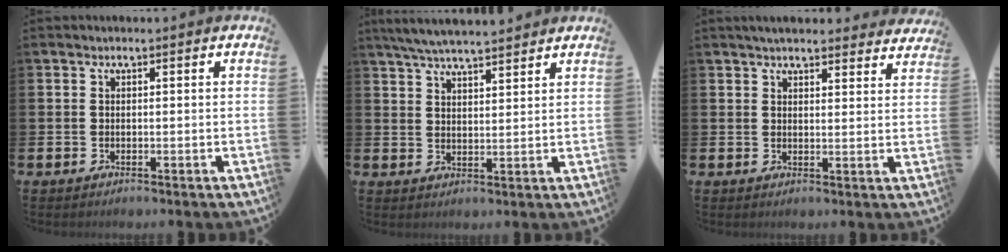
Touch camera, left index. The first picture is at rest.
{"total": 5.6, "force": [5.4, 0.5, 1.4], "torque": [-0.041, -0.018, 0.099]}
{"total": 4.1, "force": [4.0, 0.7, 0.9], "torque": [-0.022, -0.015, 0.073]}